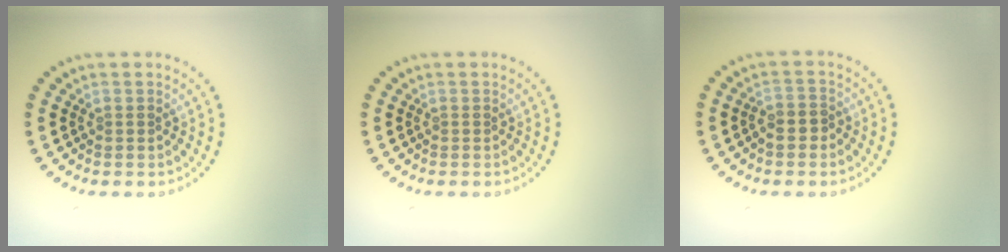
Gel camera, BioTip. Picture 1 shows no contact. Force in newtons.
{"total": 0.0}
{"total": 1.4, "press": 1.2, "slide": 0.6}